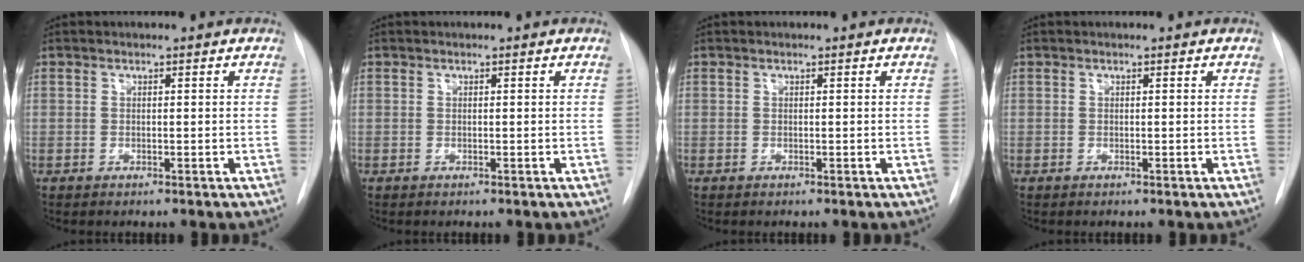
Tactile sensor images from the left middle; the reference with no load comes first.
{"total": 0.0}
{"total": 0.0}
{"total": 0.0}